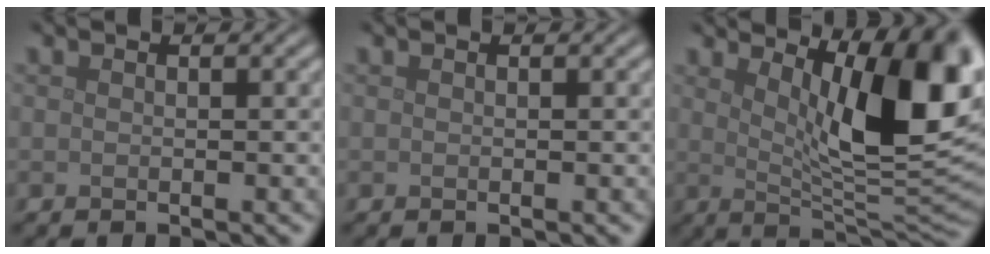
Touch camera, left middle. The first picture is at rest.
{"total": 0.0}
{"total": 11.4, "force": [3.8, 3.5, 10.2], "torque": [-0.129, -0.008, 0.066]}